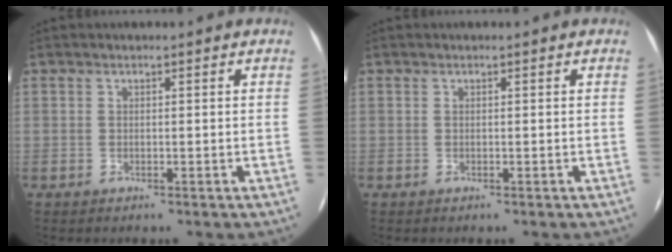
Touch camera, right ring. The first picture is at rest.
{"total": 0.0}